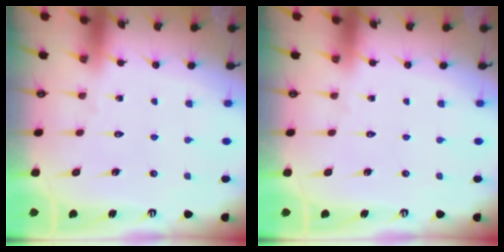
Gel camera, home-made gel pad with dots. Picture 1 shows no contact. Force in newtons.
{"total": 0.0}